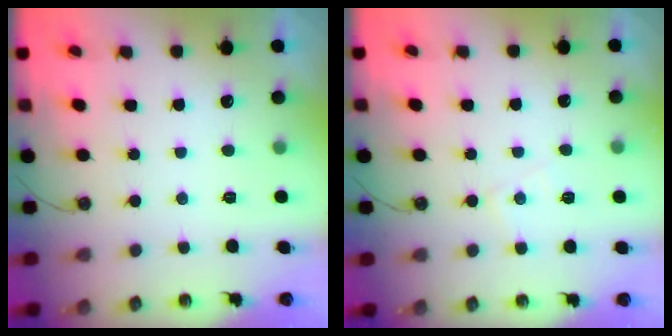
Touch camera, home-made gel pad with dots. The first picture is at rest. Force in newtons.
{"total": 5.5, "press": 5.4, "slide": 0.8}